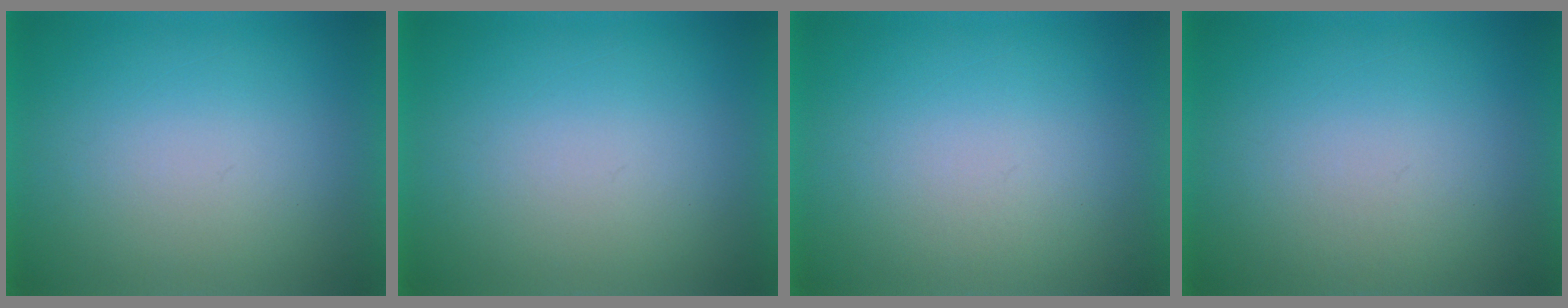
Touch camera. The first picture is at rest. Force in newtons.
{"total": 0.0}
{"total": 1.0}
{"total": 1.0}